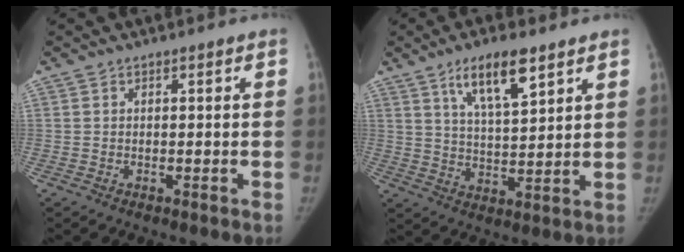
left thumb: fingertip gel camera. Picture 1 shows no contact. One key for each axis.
{"total": 10.4, "fx": 6.2, "fy": 3.1, "fz": 7.7, "tx": -0.122, "ty": -0.032, "tz": 0.114}